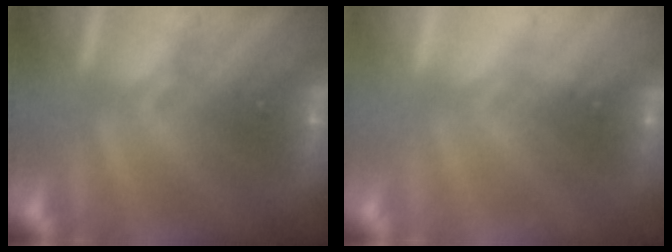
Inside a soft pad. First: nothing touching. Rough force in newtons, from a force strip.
{"total": 2.3}